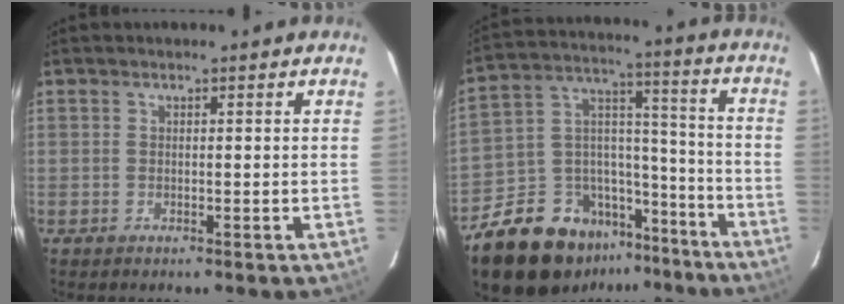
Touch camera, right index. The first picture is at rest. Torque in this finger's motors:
{"motor_torque": [1.08, -1.06, 0.41, 0.07]}